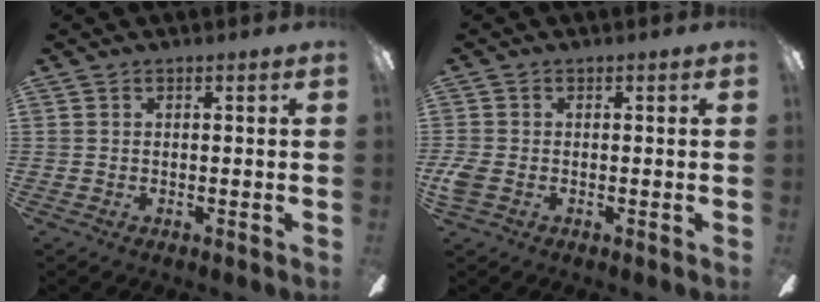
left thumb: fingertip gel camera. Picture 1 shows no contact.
{"total": 3.2, "force": [-0.8, 2.3, 2.1], "torque": [-0.048, 0.004, -0.017]}